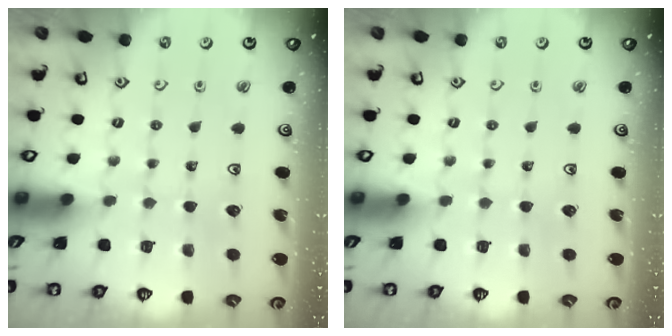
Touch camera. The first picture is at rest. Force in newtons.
{"total": 0.0}